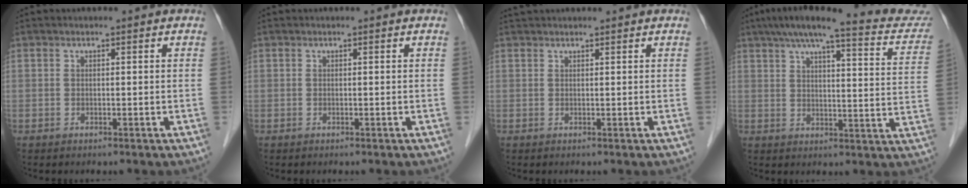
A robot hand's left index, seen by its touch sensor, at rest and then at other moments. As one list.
[{"total": 0.0}, {"total": 2.9, "force": [2.7, 0.1, 0.9], "torque": [-0.008, 0.034, 0.044]}, {"total": 21.1, "force": [18.1, 2.7, 10.6], "torque": [-0.148, 0.003, 0.219]}]